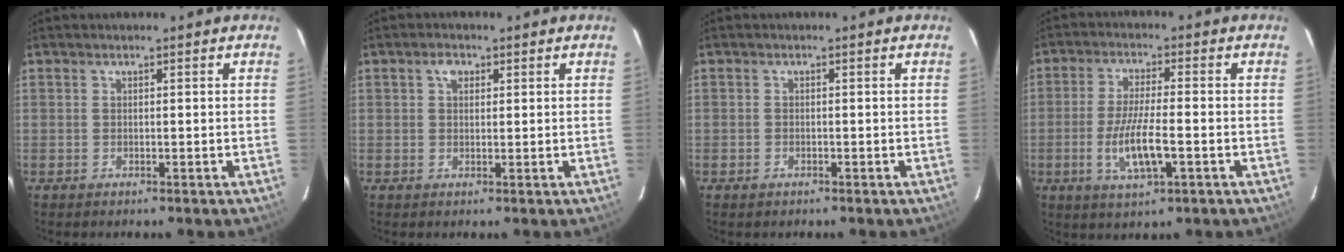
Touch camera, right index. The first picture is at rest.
{"total": 2.1, "force": [0.9, 1.5, 1.1], "torque": [-0.018, 0.009, 0.014]}
{"total": 0.9, "force": [-0.6, 0.6, 0.1], "torque": [-0.003, 0.000, -0.010]}
{"total": 8.7, "force": [-2.7, 1.8, 8.1], "torque": [-0.159, -0.013, -0.048]}